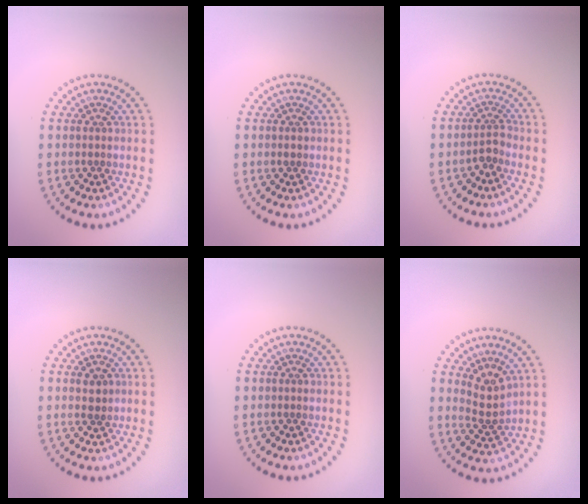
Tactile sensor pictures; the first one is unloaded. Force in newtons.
{"total": 0.8, "press": 0.8, "slide": 0.1}
{"total": 1.4, "press": 1.0, "slide": 1.0}
{"total": 1.2, "press": 1.2, "slide": 0.4}
{"total": 0.0}
{"total": 2.6, "press": 1.8, "slide": 1.9}